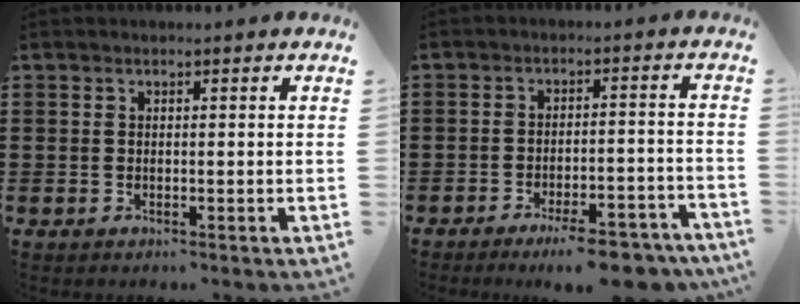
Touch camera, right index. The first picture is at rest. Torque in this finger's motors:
{"motor_torque": [1.77, 0.37, 0.35, 0.06]}